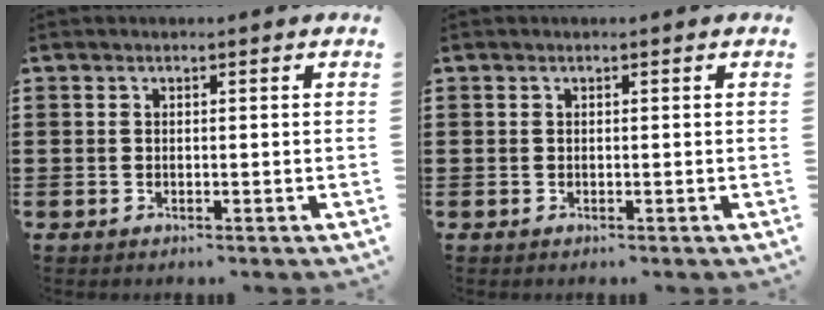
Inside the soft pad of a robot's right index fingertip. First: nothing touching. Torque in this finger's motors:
{"motor_torque": [0.92, 1.22, 0.00, 0.01]}